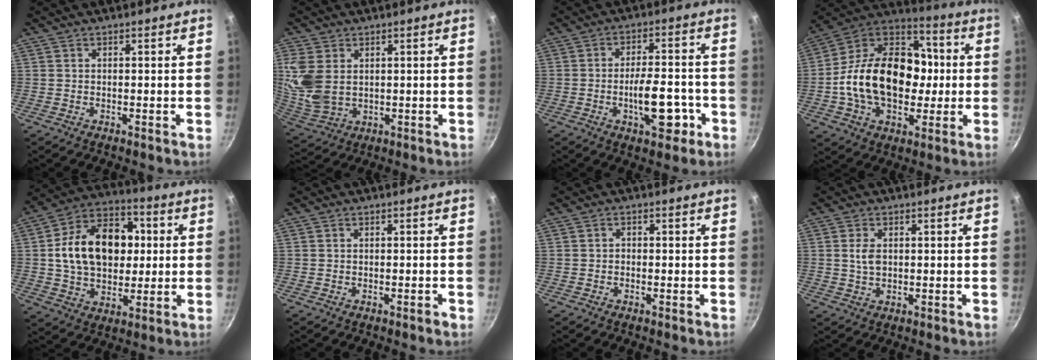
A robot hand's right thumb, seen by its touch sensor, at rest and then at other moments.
{"total": 11.1, "force": [2.5, 7.8, 7.5], "torque": [-0.155, -0.020, 0.061]}
{"total": 10.6, "force": [-3.7, 4.7, 8.8], "torque": [-0.109, 0.028, -0.054]}
{"total": 25.0, "force": [-1.3, 17.5, 17.8], "torque": [-0.265, 0.045, -0.033]}
{"total": 19.9, "force": [2.2, 14.2, 13.8], "torque": [-0.190, 0.024, 0.028]}
{"total": 0.7, "force": [-0.4, 0.2, 0.4], "torque": [-0.010, 0.008, -0.006]}
{"total": 1.0, "force": [-0.4, 0.8, 0.4], "torque": [-0.006, 0.004, -0.008]}
{"total": 3.4, "force": [0.4, 2.2, 2.5], "torque": [-0.041, 0.000, 0.009]}